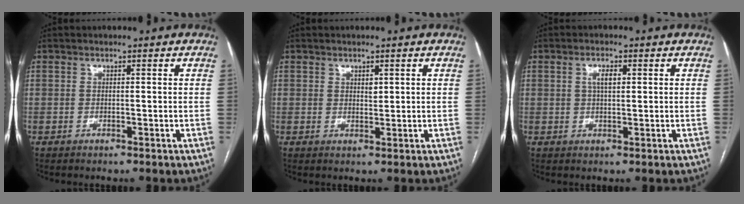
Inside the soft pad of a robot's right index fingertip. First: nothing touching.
{"total": 1.2, "force": [0.6, 0.7, 0.8], "torque": [-0.012, -0.004, 0.012]}
{"total": 2.5, "force": [0.7, 0.9, 2.2], "torque": [-0.044, 0.004, 0.013]}